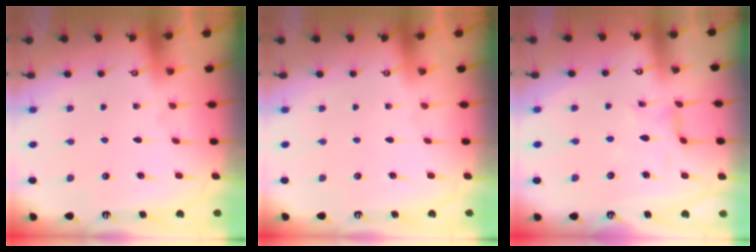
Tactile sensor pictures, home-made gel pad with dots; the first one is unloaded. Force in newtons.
{"total": 0.0}
{"total": 4.0, "press": 4.0, "slide": 0.4}